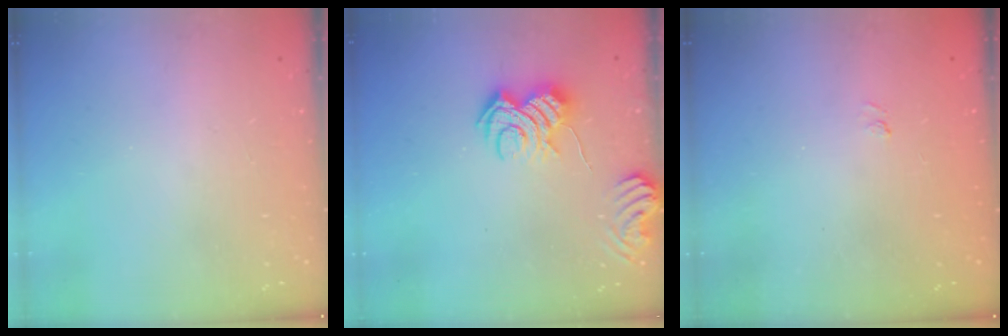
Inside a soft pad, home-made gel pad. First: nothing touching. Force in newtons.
{"total": 7.2, "press": 7.2, "slide": 0.5}
{"total": 1.0, "press": 0.2, "slide": 1.0}